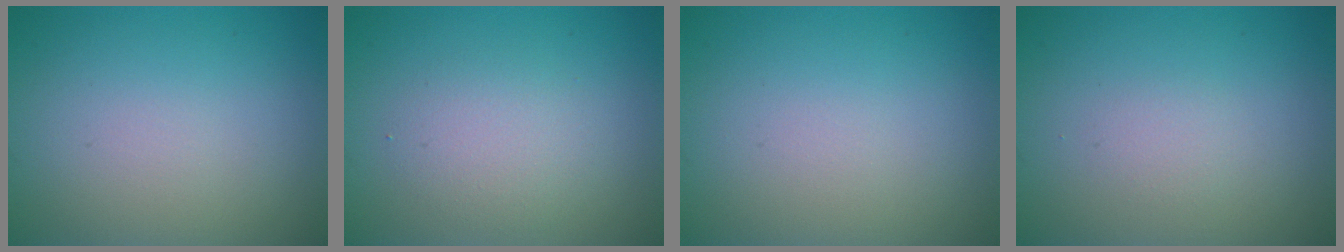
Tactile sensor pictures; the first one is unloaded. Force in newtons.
{"total": 2.4, "press": 2.4, "slide": 0.0}
{"total": 0.0}
{"total": 0.9, "press": 0.9, "slide": 0.0}